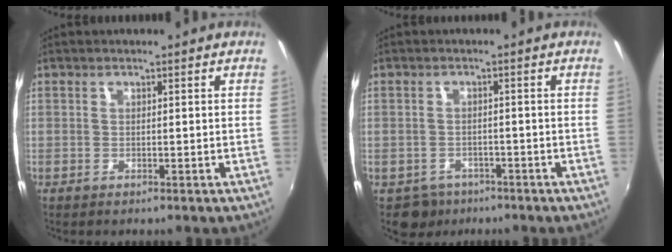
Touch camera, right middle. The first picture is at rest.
{"total": 4.0, "force": [-2.7, 3.0, 0.4], "torque": [-0.020, 0.000, -0.040]}